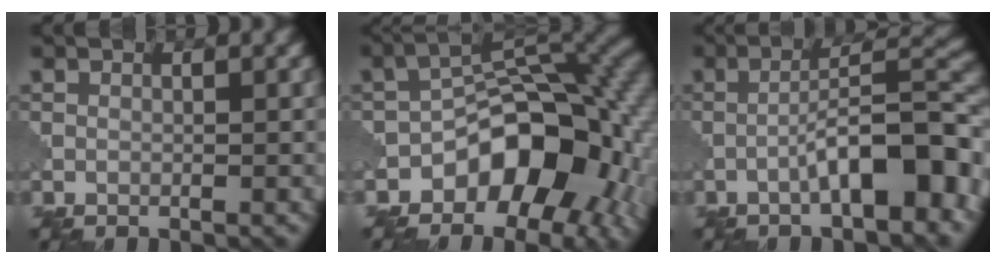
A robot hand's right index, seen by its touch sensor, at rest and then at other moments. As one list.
[{"total": 11.2, "force": [-4.7, 6.8, 7.6], "torque": [-0.083, 0.006, -0.080]}, {"total": 8.5, "force": [-3.4, 2.3, 7.5], "torque": [-0.108, 0.025, -0.055]}]